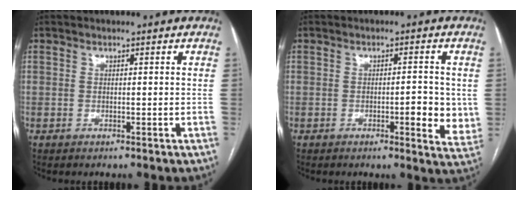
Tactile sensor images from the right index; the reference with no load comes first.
{"total": 5.7, "force": [-0.4, 1.5, 5.5], "torque": [-0.067, -0.005, -0.007]}